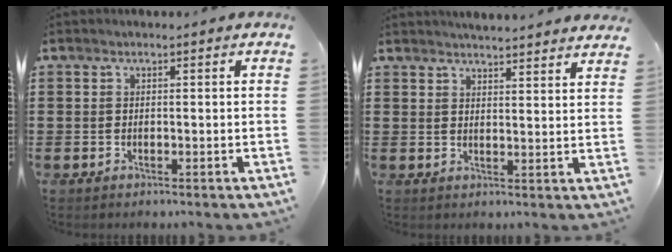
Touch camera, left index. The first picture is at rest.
{"total": 3.2, "force": [3.2, -0.3, 0.0], "torque": [-0.009, -0.012, 0.059]}